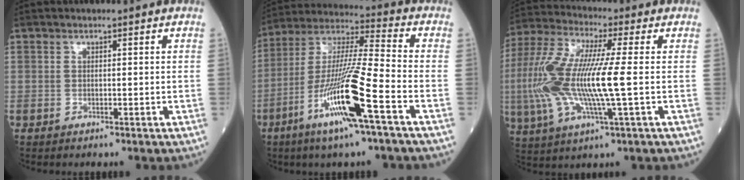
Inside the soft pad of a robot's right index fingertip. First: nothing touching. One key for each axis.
{"total": 19.7, "fx": -7.8, "fy": 0.0, "fz": 18.1, "tx": -0.391, "ty": -0.035, "tz": -0.157}
{"total": 16.1, "fx": -1.1, "fy": 2.3, "fz": 15.9, "tx": -0.360, "ty": 0.000, "tz": -0.026}